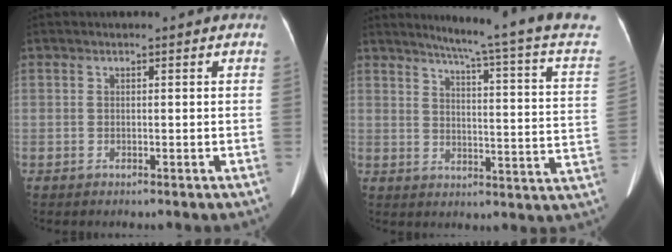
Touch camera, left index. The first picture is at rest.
{"total": 19.5, "force": [16.7, -1.9, 10.0], "torque": [-0.146, -0.076, 0.190]}